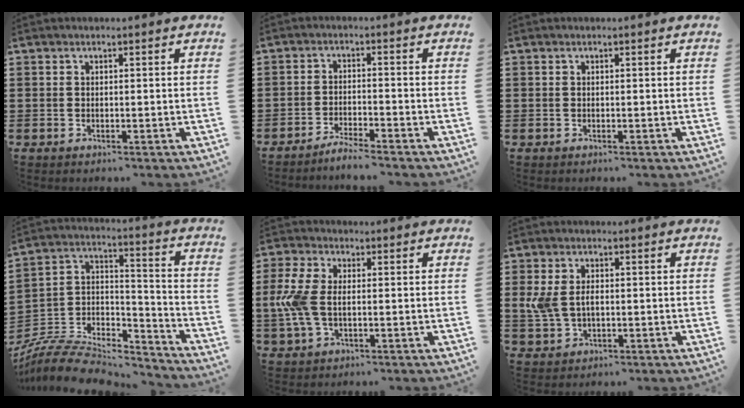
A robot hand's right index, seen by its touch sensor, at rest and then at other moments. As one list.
[{"total": 2.9, "force": [-2.8, -0.3, 0.4], "torque": [-0.011, 0.002, -0.057]}, {"total": 0.0}, {"total": 8.3, "force": [-7.3, 3.1, 2.6], "torque": [-0.058, 0.010, -0.145]}, {"total": 7.2, "force": [-0.1, 3.9, 6.1], "torque": [-0.163, -0.005, -0.014]}, {"total": 4.4, "force": [0.2, 2.7, 3.4], "torque": [-0.092, 0.002, -0.004]}]